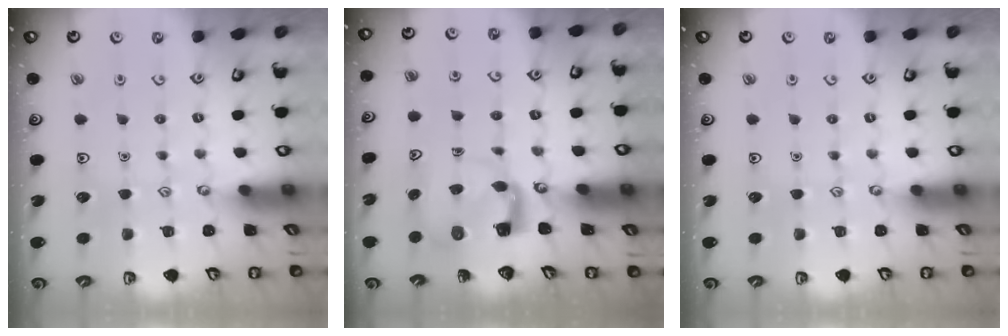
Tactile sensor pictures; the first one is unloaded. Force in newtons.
{"total": 4.0, "press": 3.9, "slide": 0.4}
{"total": 0.0}